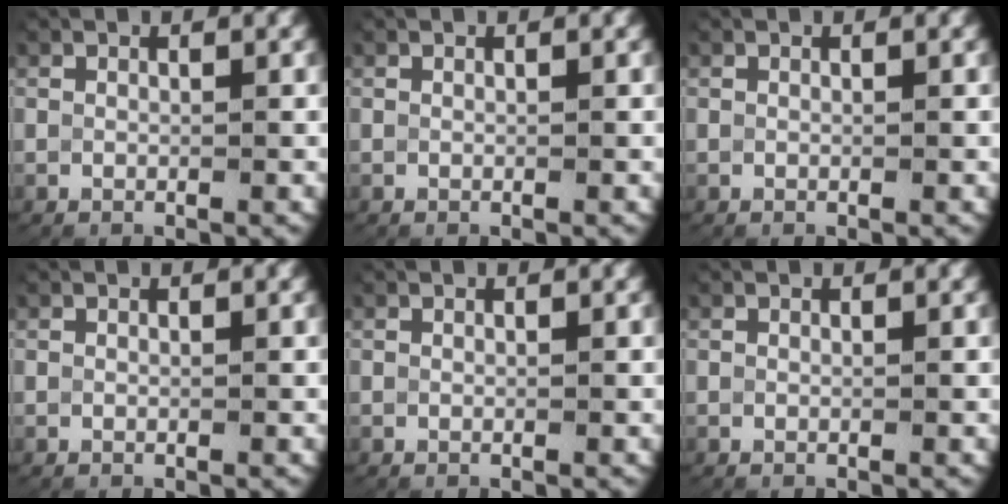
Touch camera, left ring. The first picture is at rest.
{"total": 0.0}
{"total": 0.0}
{"total": 0.0}
{"total": 0.0}
{"total": 0.0}